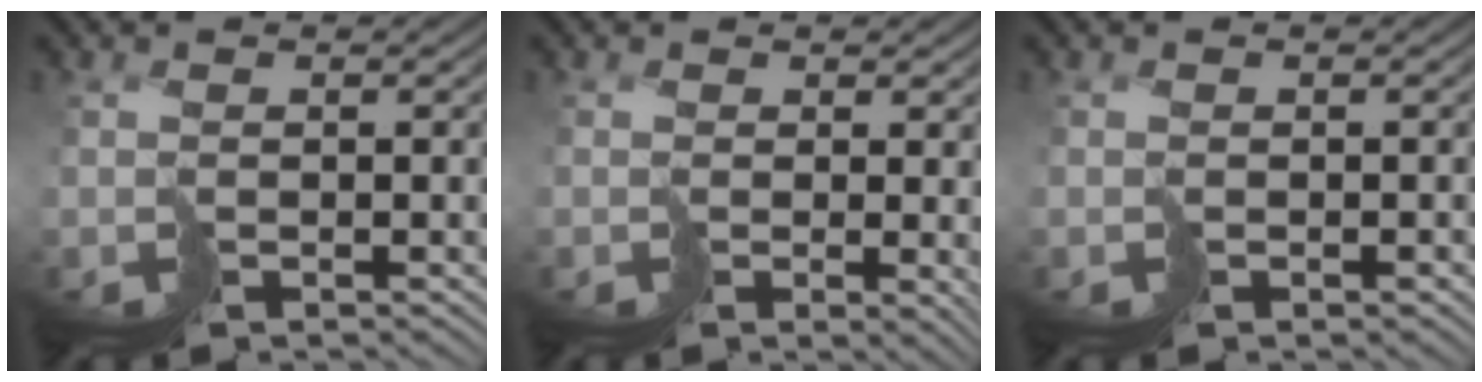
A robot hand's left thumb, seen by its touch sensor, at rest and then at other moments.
{"total": 3.4, "force": [0.7, 1.3, 3.0], "torque": [-0.049, -0.010, 0.020]}
{"total": 0.7, "force": [-0.4, 0.5, 0.3], "torque": [0.002, 0.000, -0.007]}